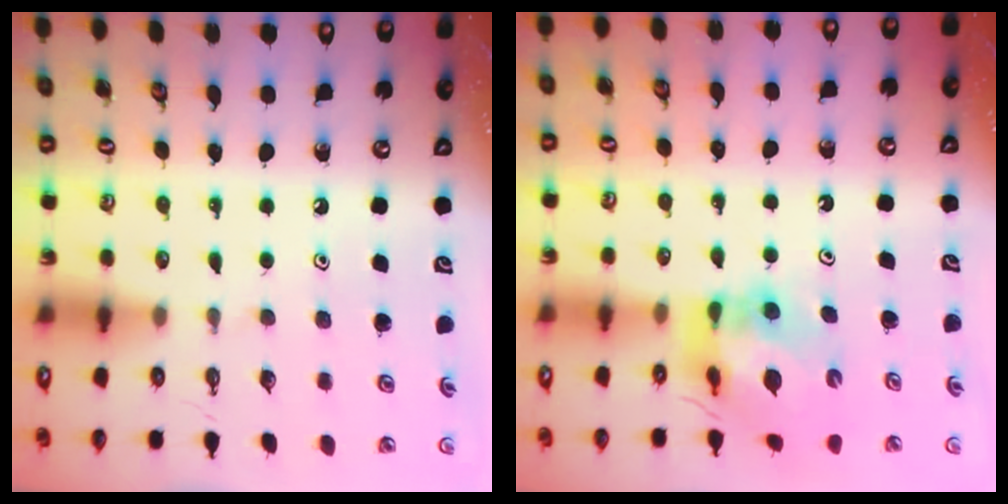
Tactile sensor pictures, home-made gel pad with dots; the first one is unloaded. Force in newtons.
{"total": 11.1, "press": 11.1, "slide": 1.2}